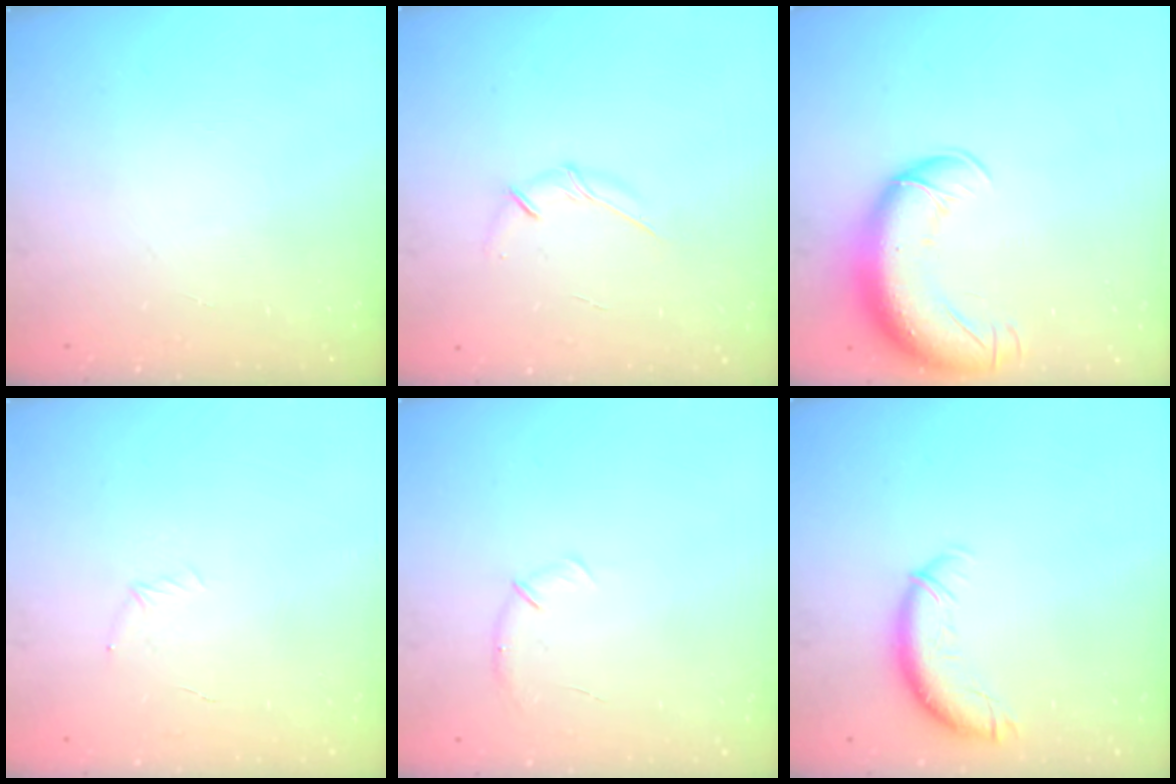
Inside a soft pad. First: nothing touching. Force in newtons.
{"total": 5.4, "press": 5.3, "slide": 1.0}
{"total": 15.0, "press": 14.6, "slide": 3.6}
{"total": 4.2, "press": 4.0, "slide": 1.1}
{"total": 4.3, "press": 4.1, "slide": 1.1}
{"total": 9.9, "press": 9.9, "slide": 1.3}